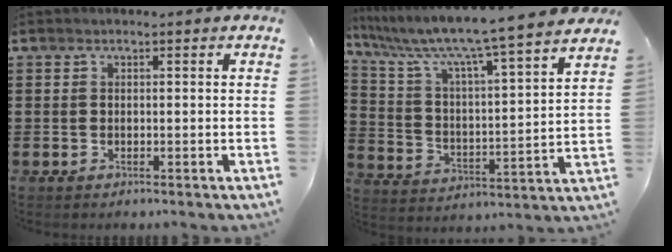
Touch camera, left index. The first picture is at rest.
{"total": 8.2, "force": [7.1, -0.8, 4.0], "torque": [-0.110, -0.064, 0.110]}